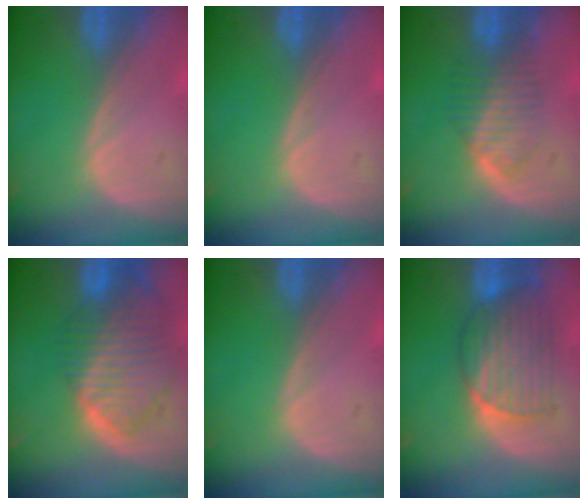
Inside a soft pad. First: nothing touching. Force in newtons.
{"total": 0.0}
{"total": 4.8, "press": 4.7, "slide": 1.0}
{"total": 9.9, "press": 8.5, "slide": 5.1}
{"total": 0.0}
{"total": 7.1, "press": 7.1, "slide": 0.3}